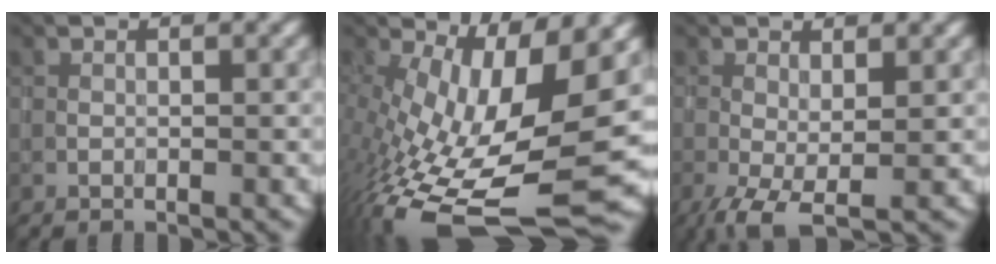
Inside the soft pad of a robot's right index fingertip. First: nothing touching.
{"total": 15.7, "force": [-2.9, 6.0, 14.2], "torque": [-0.268, -0.032, -0.040]}
{"total": 3.7, "force": [-1.4, 1.1, 3.2], "torque": [-0.073, -0.008, -0.029]}